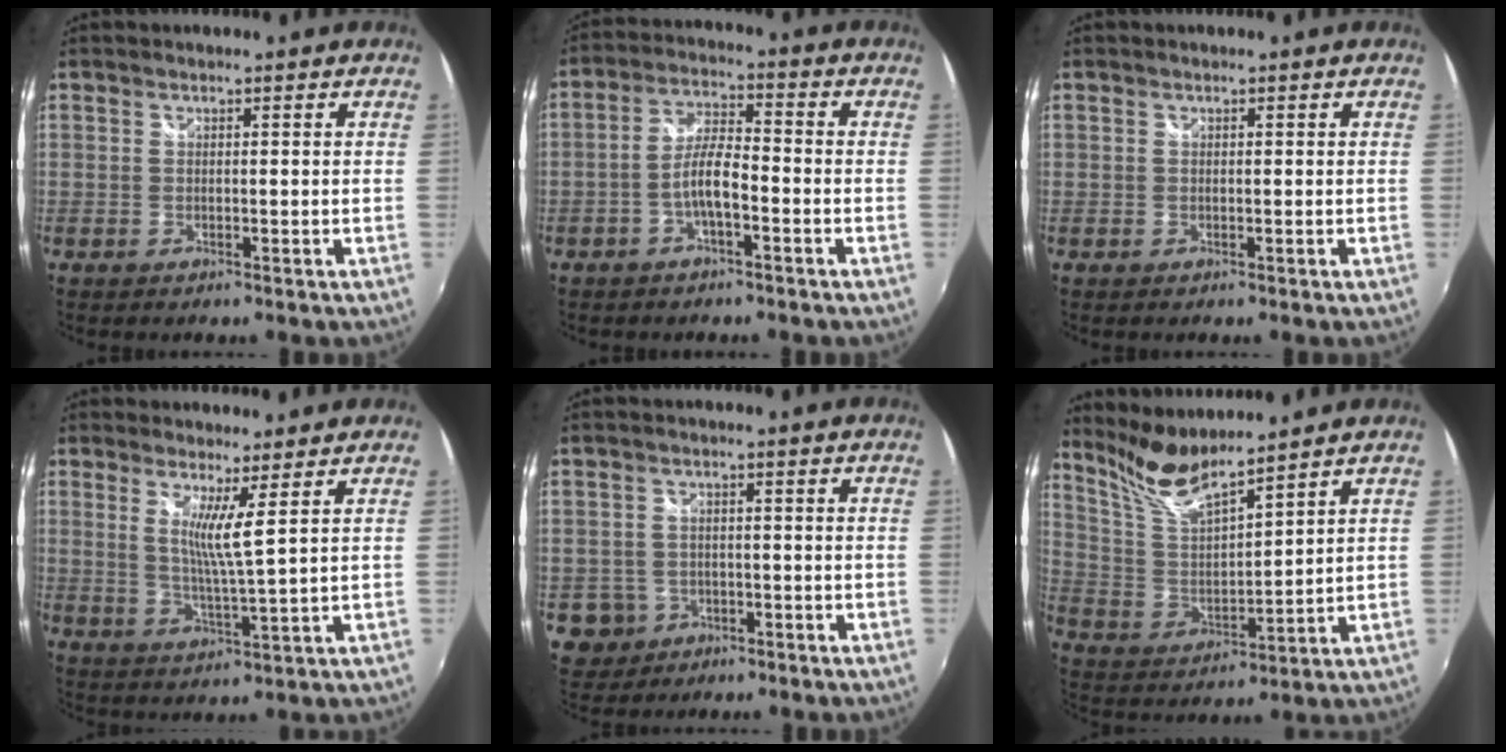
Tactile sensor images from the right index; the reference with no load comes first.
{"total": 5.9, "force": [-2.6, 1.5, 5.0], "torque": [-0.106, 0.012, -0.048]}
{"total": 0.0}
{"total": 5.3, "force": [2.6, -0.8, 4.5], "torque": [-0.080, -0.016, 0.041]}
{"total": 5.7, "force": [-1.9, 5.3, 0.8], "torque": [-0.029, 0.013, -0.021]}
{"total": 10.1, "force": [8.9, 0.5, 4.6], "torque": [-0.092, -0.012, 0.182]}